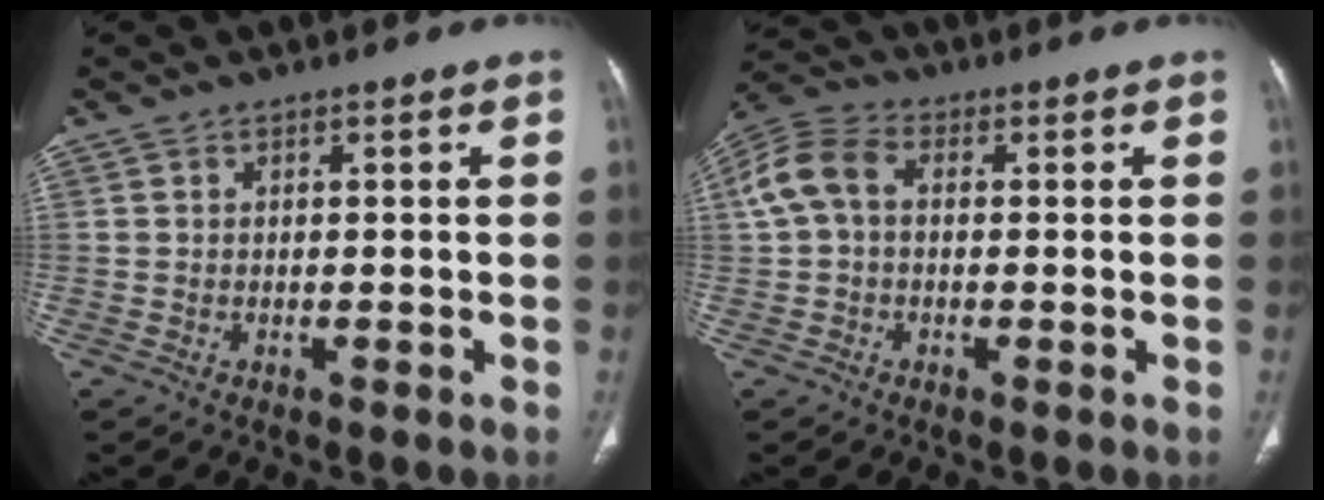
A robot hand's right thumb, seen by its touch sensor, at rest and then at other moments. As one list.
[{"total": 7.7, "force": [0.6, 5.3, 5.5], "torque": [-0.119, 0.027, 0.003]}]